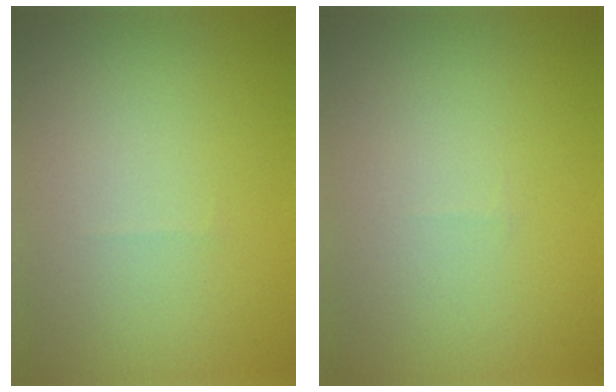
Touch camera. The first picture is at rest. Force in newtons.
{"total": 0.0}